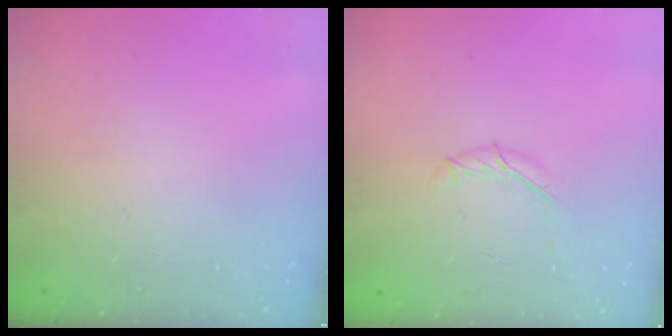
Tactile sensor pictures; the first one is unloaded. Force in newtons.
{"total": 6.4, "press": 6.2, "slide": 1.5}